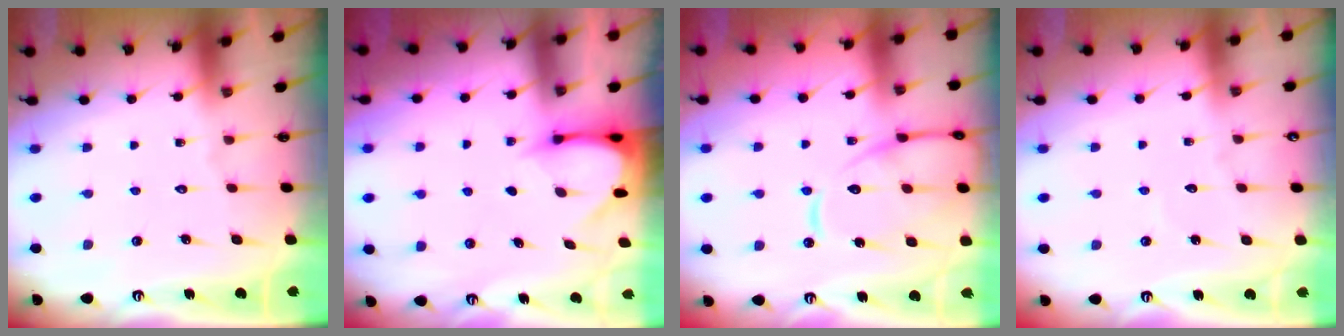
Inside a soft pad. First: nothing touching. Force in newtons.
{"total": 3.7, "press": 3.6, "slide": 0.3}
{"total": 14.5, "press": 14.4, "slide": 1.5}
{"total": 2.9, "press": 2.9, "slide": 0.2}